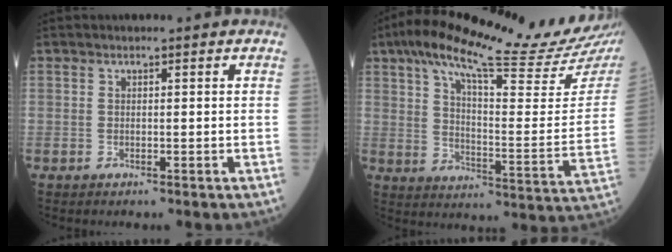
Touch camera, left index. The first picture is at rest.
{"total": 25.2, "force": [20.2, 1.9, 14.9], "torque": [-0.235, -0.023, 0.275]}